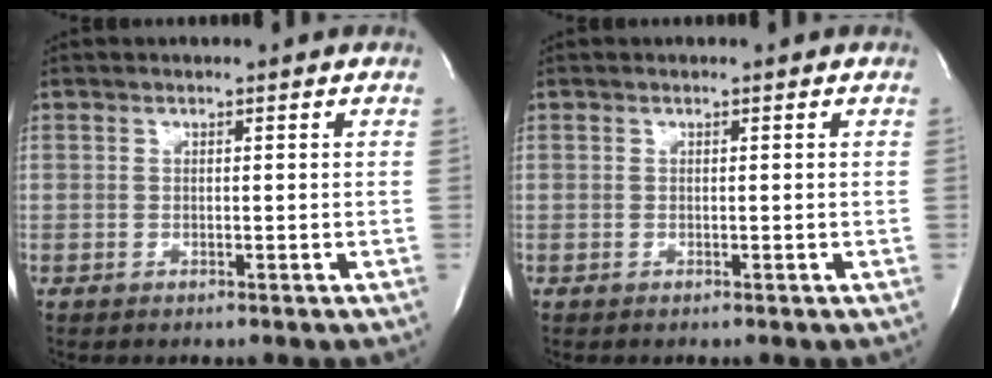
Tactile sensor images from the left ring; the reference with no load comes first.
{"total": 0.0}